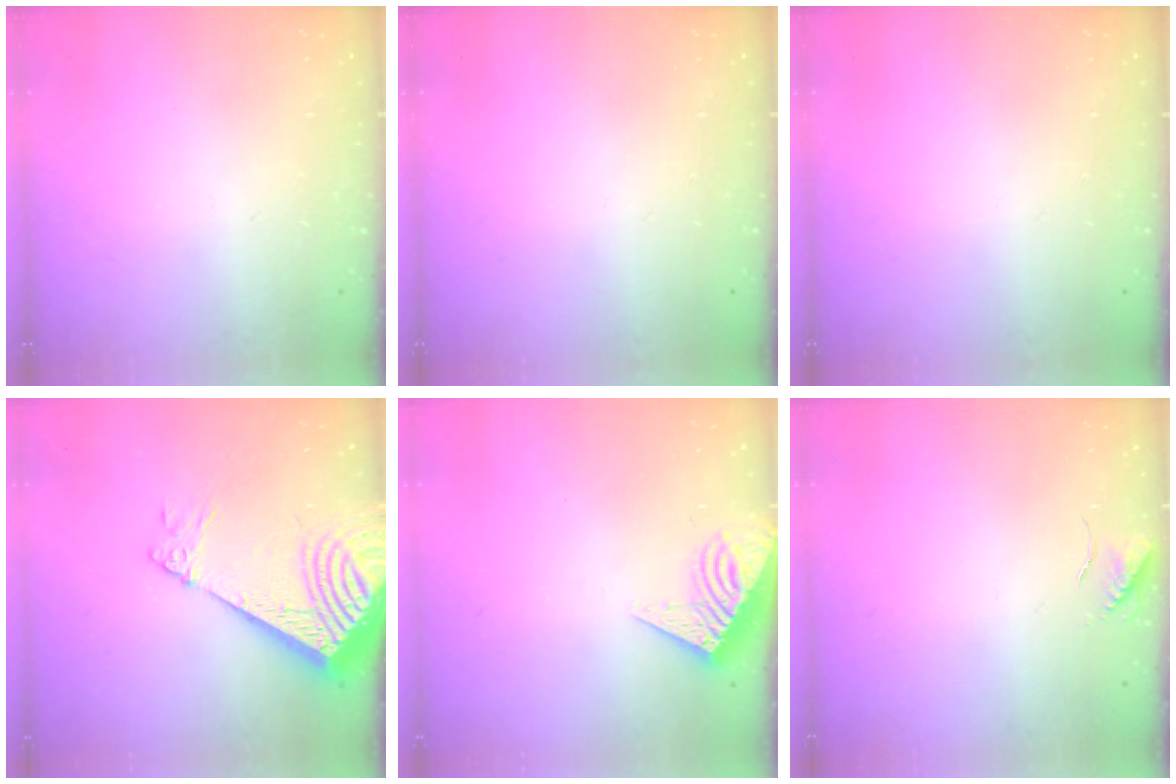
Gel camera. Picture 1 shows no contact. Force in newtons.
{"total": 0.0}
{"total": 0.0}
{"total": 14.7, "press": 14.6, "slide": 2.2}
{"total": 10.8, "press": 10.7, "slide": 0.9}
{"total": 5.7, "press": 5.6, "slide": 0.7}